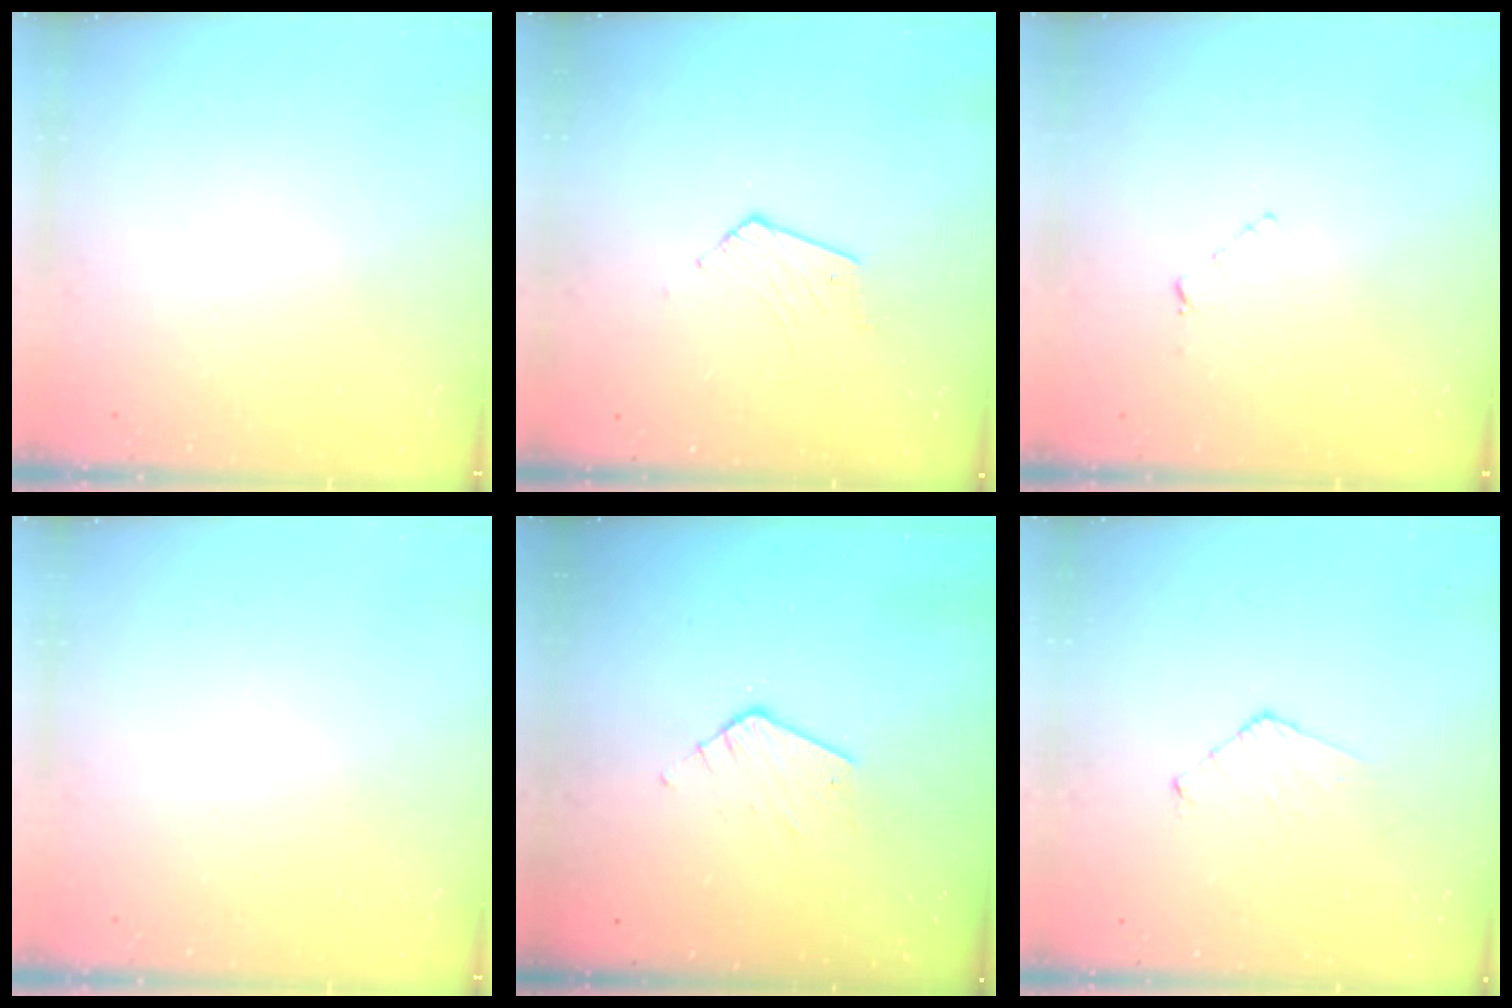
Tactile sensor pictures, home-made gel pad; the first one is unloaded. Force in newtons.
{"total": 4.0, "press": 4.0, "slide": 0.4}
{"total": 3.4, "press": 3.4, "slide": 0.3}
{"total": 0.0}
{"total": 7.1, "press": 7.1, "slide": 0.4}
{"total": 3.8, "press": 3.7, "slide": 0.3}